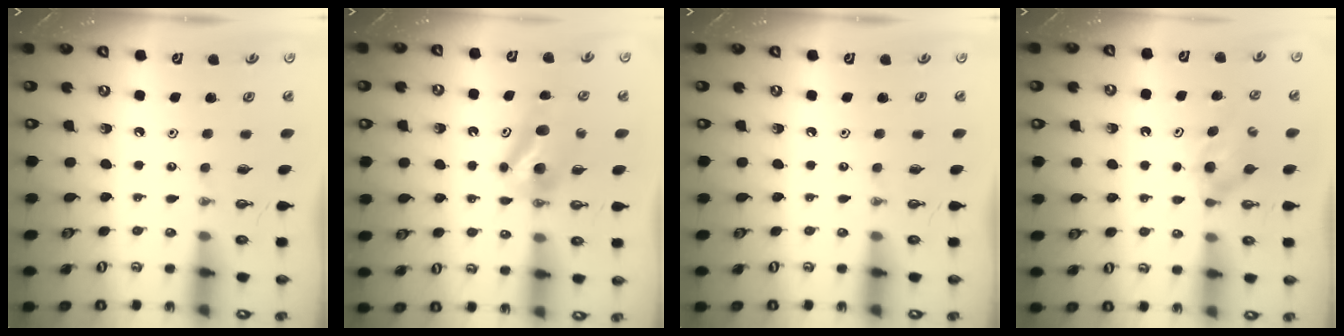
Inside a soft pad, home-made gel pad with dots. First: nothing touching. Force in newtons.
{"total": 7.3, "press": 7.0, "slide": 2.0}
{"total": 0.0}
{"total": 3.6, "press": 3.5, "slide": 1.0}